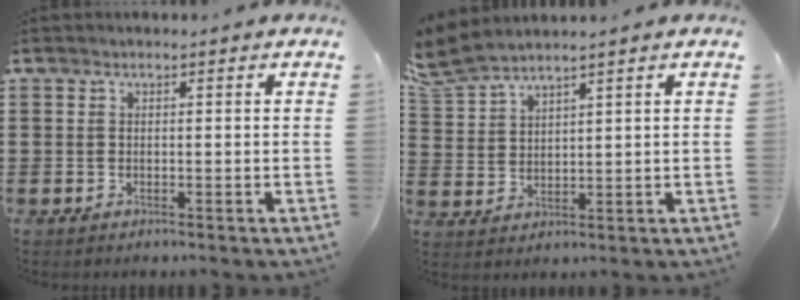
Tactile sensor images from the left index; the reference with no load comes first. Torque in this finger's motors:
{"motor_torque": [0.28, 0.53, 0.32, 0.07]}